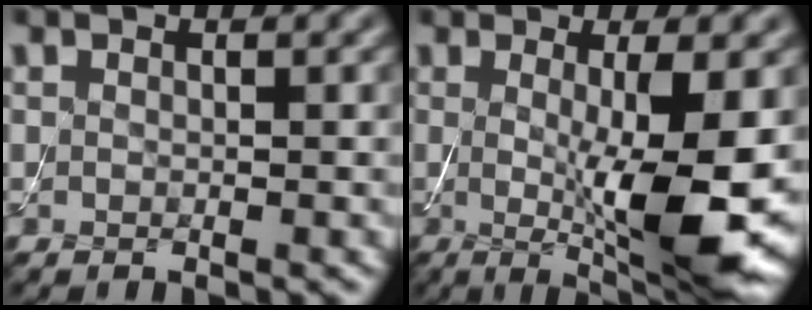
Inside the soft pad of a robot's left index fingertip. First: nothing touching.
{"total": 9.2, "force": [-0.7, 1.9, 9.0], "torque": [-0.133, -0.022, -0.001]}